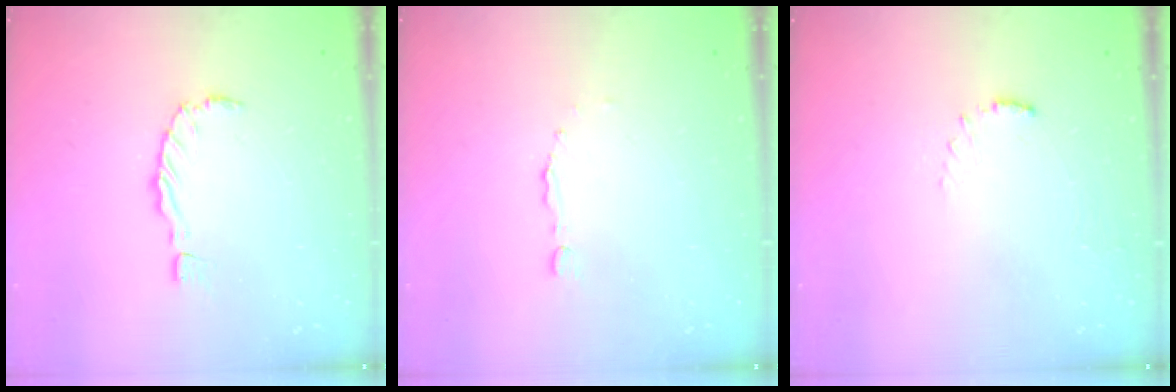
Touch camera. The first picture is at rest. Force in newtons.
{"total": 1.7, "press": 1.7, "slide": 0.2}
{"total": 3.6, "press": 3.6, "slide": 0.4}